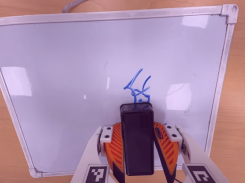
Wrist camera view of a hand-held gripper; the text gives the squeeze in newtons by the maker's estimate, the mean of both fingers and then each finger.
{"total": 12.0, "left": 13.3, "right": 10.6}